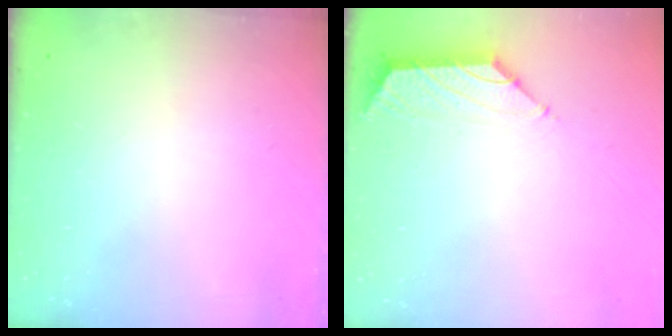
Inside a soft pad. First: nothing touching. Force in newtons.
{"total": 1.5, "press": 1.4, "slide": 0.6}